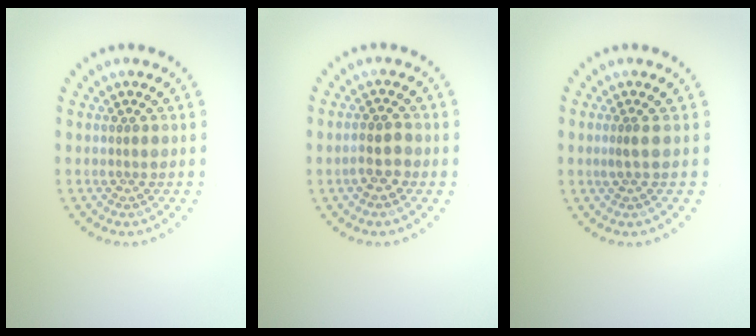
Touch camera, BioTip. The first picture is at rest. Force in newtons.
{"total": 2.1, "press": 2.0, "slide": 0.8}
{"total": 0.9, "press": 0.6, "slide": 0.7}